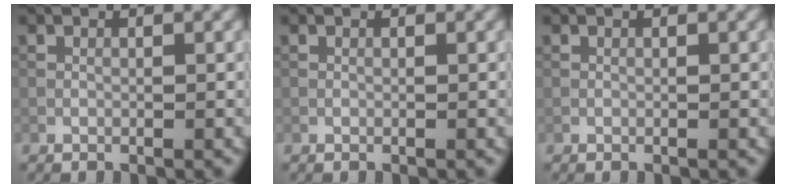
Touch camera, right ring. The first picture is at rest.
{"total": 0.0}
{"total": 0.0}